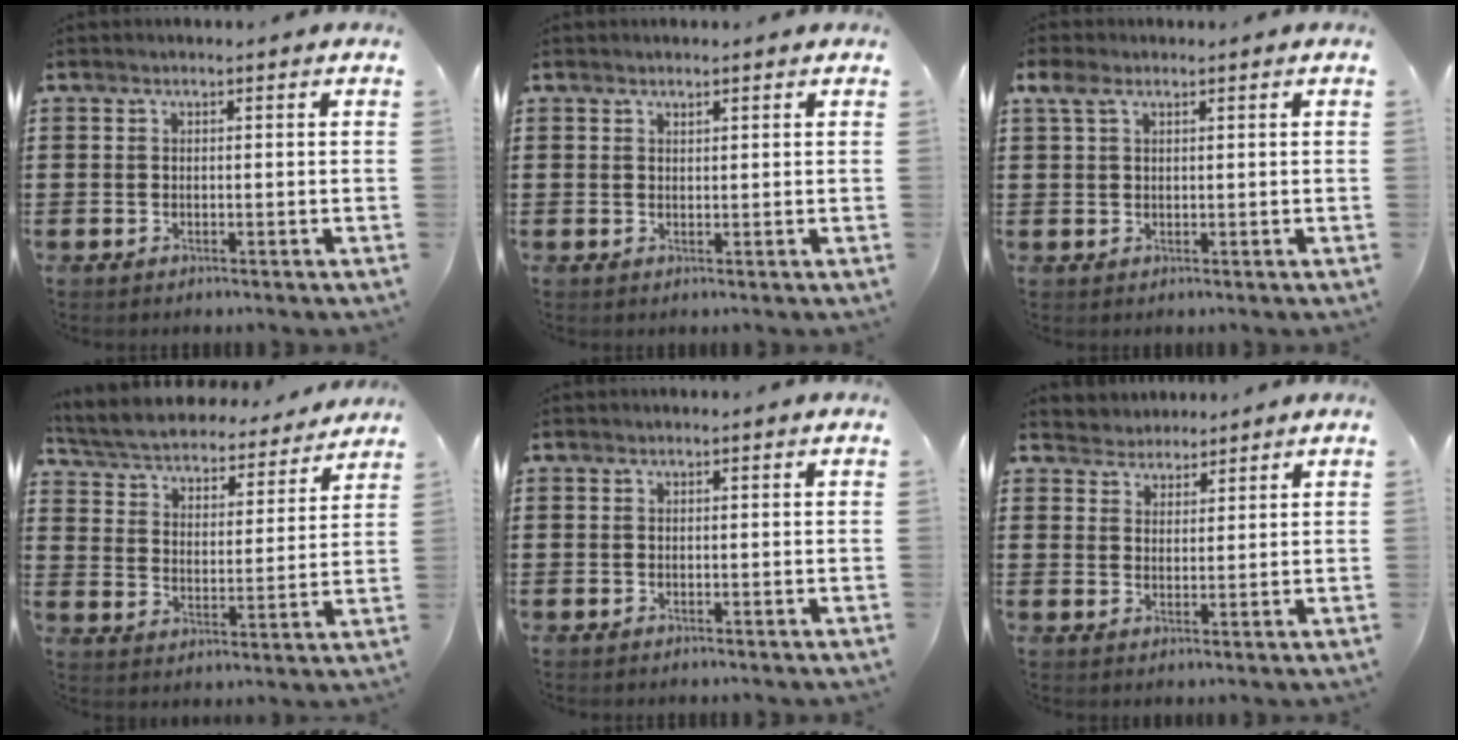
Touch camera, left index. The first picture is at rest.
{"total": 1.0, "force": [0.8, 0.4, 0.3], "torque": [-0.007, 0.001, 0.016]}
{"total": 2.5, "force": [1.2, 1.3, 1.7], "torque": [-0.039, 0.006, 0.021]}
{"total": 4.5, "force": [4.4, 0.3, 0.7], "torque": [-0.038, -0.038, 0.068]}
{"total": 0.0}
{"total": 3.1, "force": [2.8, 1.3, -0.6], "torque": [-0.002, -0.002, 0.052]}